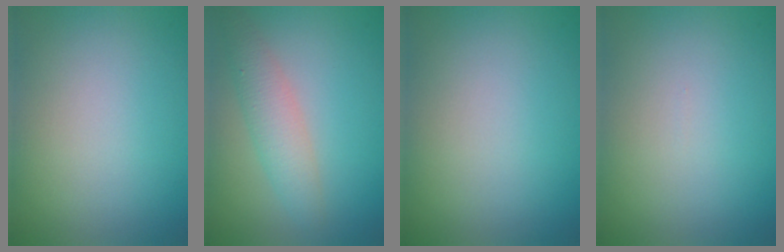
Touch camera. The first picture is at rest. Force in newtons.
{"total": 3.2, "press": 3.2, "slide": 0.2}
{"total": 0.0}
{"total": 0.0}